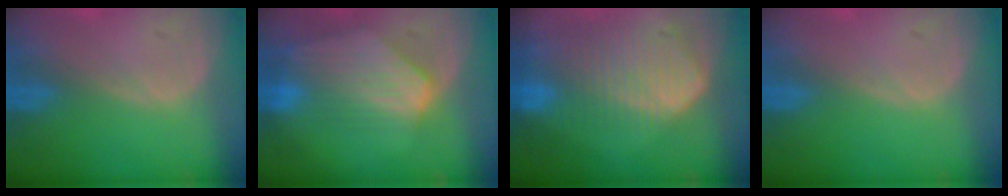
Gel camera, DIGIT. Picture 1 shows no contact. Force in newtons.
{"total": 8.6, "press": 7.7, "slide": 3.8}
{"total": 10.3, "press": 8.8, "slide": 5.2}
{"total": 0.0}